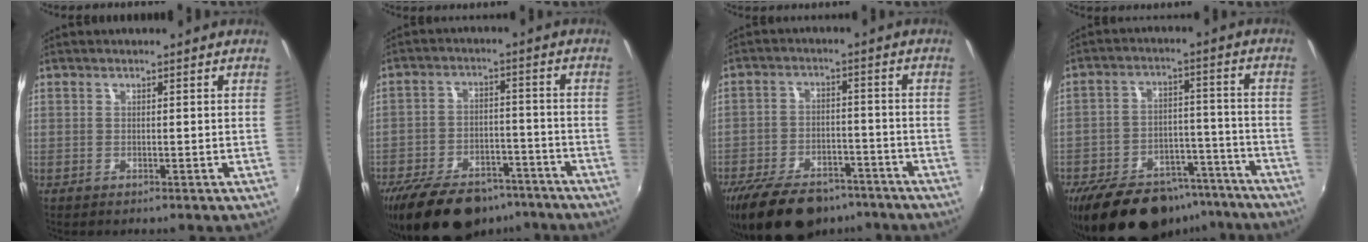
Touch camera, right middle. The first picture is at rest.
{"total": 20.2, "force": [-15.5, 9.5, 8.9], "torque": [-0.197, -0.003, -0.223]}
{"total": 18.7, "force": [-14.1, 8.9, 8.4], "torque": [-0.191, -0.011, -0.212]}
{"total": 22.7, "force": [-17.4, 10.7, 9.9], "torque": [-0.204, 0.019, -0.238]}